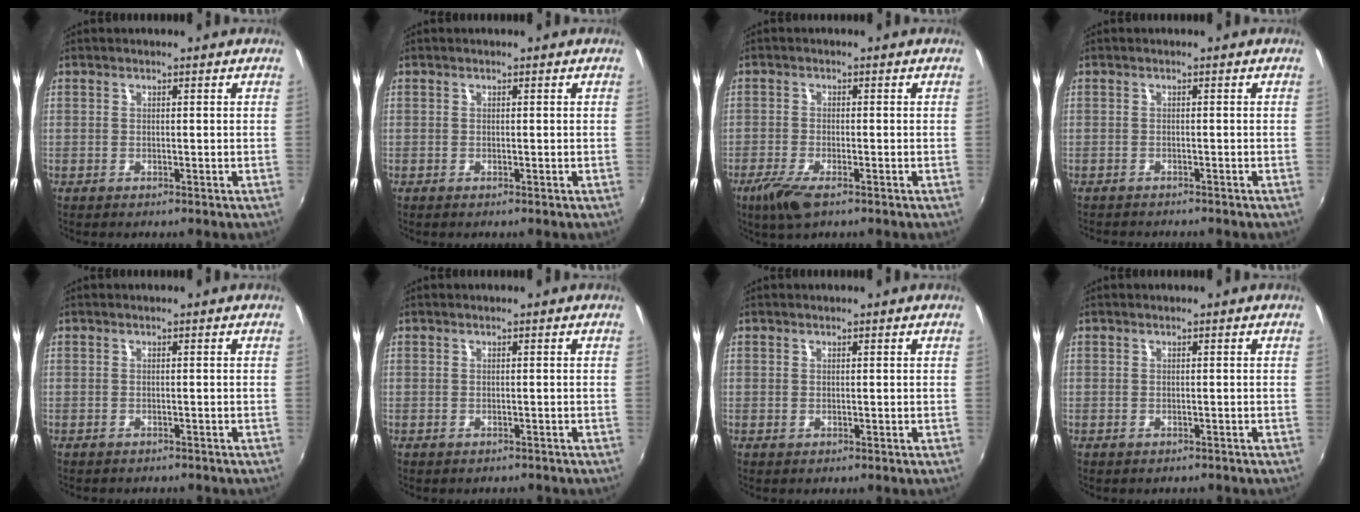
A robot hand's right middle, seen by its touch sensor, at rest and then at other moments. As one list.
[{"total": 0.0}, {"total": 5.5, "force": [-3.5, 1.4, 4.0], "torque": [-0.097, -0.018, -0.067]}, {"total": 2.8, "force": [-2.6, 0.5, 0.6], "torque": [-0.023, -0.016, -0.043]}, {"total": 1.8, "force": [-1.6, 0.6, 0.4], "torque": [-0.014, -0.010, -0.022]}, {"total": 1.3, "force": [-1.1, 0.5, 0.3], "torque": [-0.011, -0.005, -0.014]}, {"total": 0.0}, {"total": 1.0, "force": [-0.9, 0.5, 0.2], "torque": [-0.010, -0.003, -0.010]}]